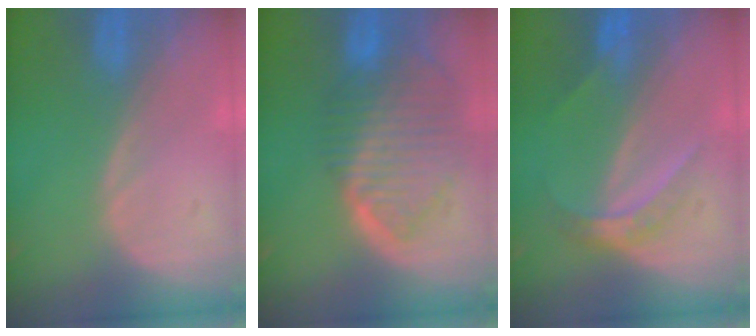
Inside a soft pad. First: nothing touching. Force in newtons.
{"total": 9.9, "press": 8.4, "slide": 5.2}
{"total": 4.7, "press": 4.2, "slide": 2.1}